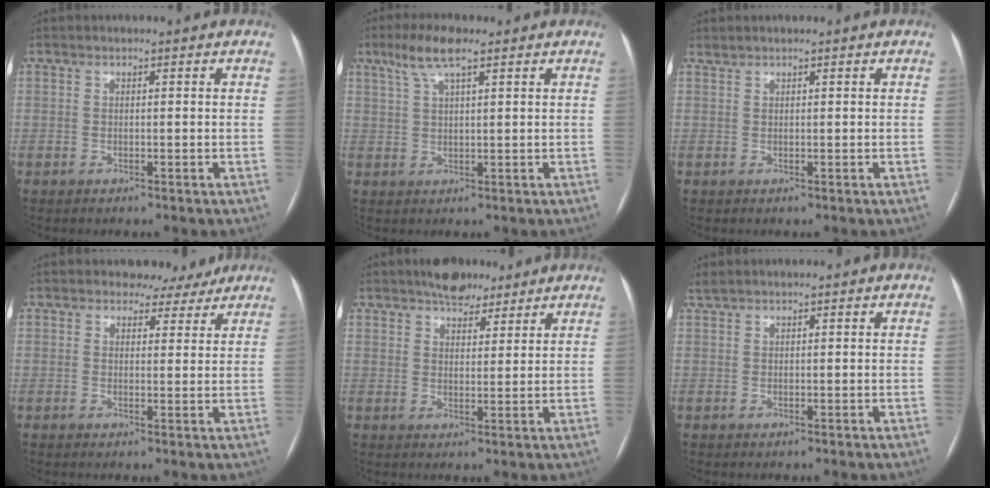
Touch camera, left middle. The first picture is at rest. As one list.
[{"total": 5.4, "force": [3.5, 0.7, 4.1], "torque": [-0.090, 0.016, 0.068]}, {"total": 0.5, "force": [0.5, 0.0, 0.0], "torque": [-0.005, 0.008, 0.014]}, {"total": 4.2, "force": [3.6, 2.1, 0.4], "torque": [0.000, 0.000, 0.035]}, {"total": 5.6, "force": [4.5, 2.6, 2.3], "torque": [-0.036, 0.010, 0.074]}, {"total": 0.9, "force": [0.9, 0.0, 0.3], "torque": [-0.013, 0.019, 0.024]}]